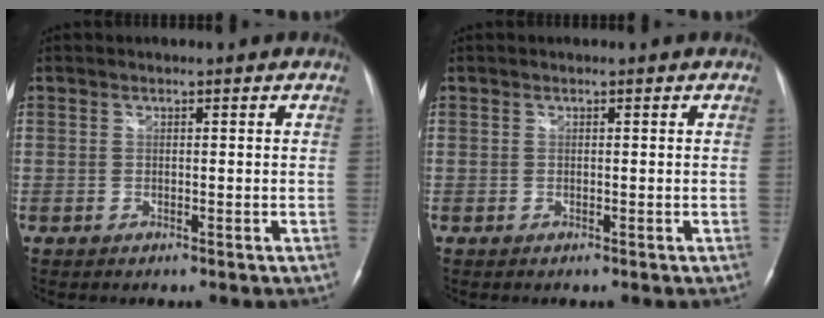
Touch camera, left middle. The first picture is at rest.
{"total": 0.0}